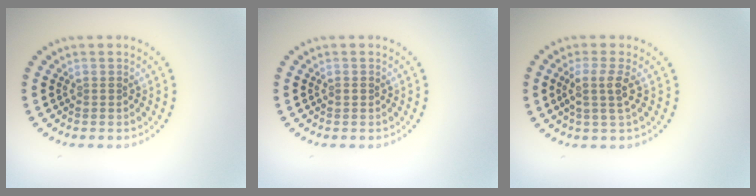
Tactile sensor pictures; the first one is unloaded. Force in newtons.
{"total": 0.6, "press": 0.6, "slide": 0.1}
{"total": 2.3, "press": 1.9, "slide": 1.3}